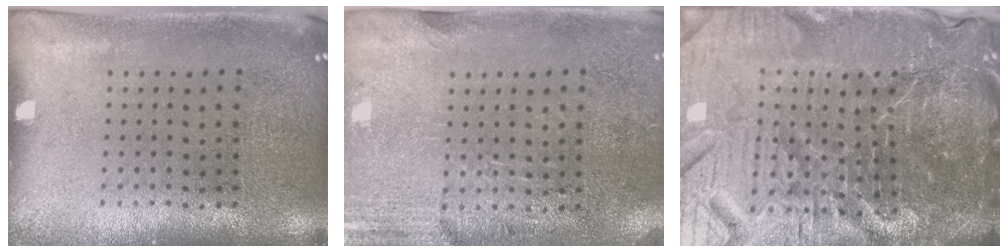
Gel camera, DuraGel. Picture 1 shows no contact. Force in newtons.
{"total": 2.8, "press": 2.4, "slide": 1.4}
{"total": 7.2, "press": 6.4, "slide": 3.3}